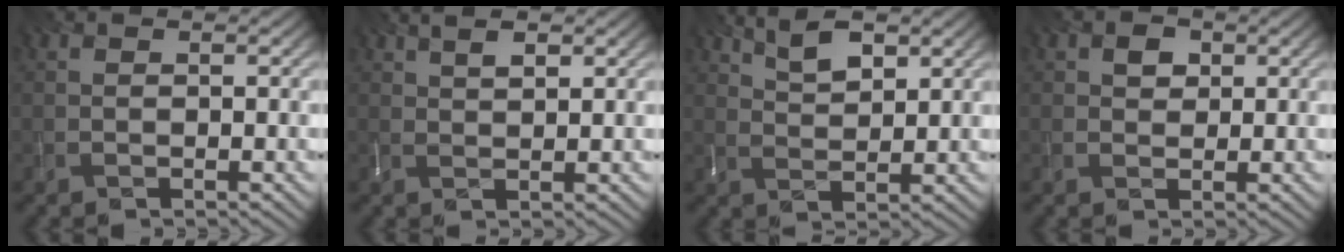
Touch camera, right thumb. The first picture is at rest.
{"total": 2.0, "force": [1.5, 0.3, 1.3], "torque": [-0.024, 0.002, 0.034]}
{"total": 4.0, "force": [3.0, 1.0, 2.4], "torque": [-0.056, 0.004, 0.064]}
{"total": 2.0, "force": [1.0, 1.6, 0.8], "torque": [-0.019, 0.002, 0.017]}